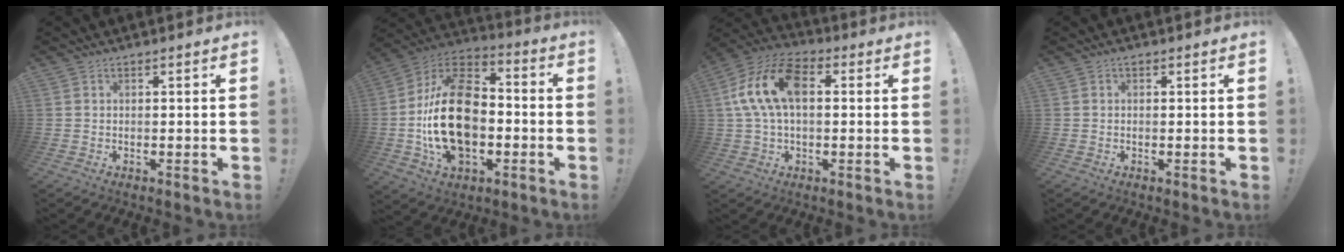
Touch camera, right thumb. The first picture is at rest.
{"total": 25.8, "force": [-2.6, 17.0, 19.3], "torque": [-0.349, 0.030, -0.032]}
{"total": 15.5, "force": [2.7, 9.2, 12.1], "torque": [-0.247, 0.013, 0.049]}
{"total": 0.6, "force": [0.5, 0.4, 0.1], "torque": [0.005, 0.000, 0.006]}